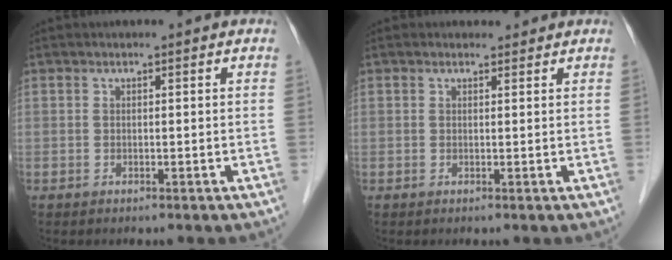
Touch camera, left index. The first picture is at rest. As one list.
[{"total": 1.0, "force": [0.8, 0.5, -0.2], "torque": [-0.005, 0.001, 0.010]}]